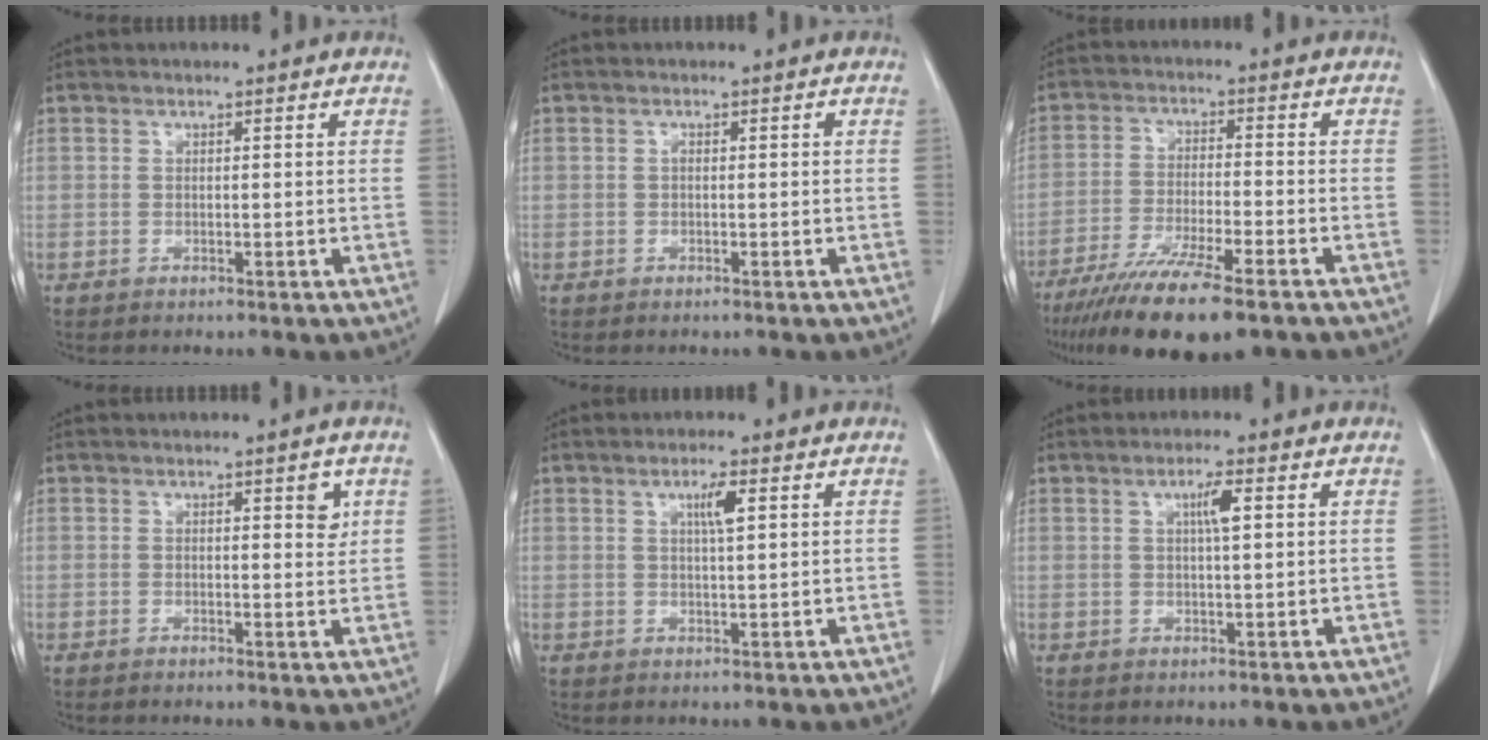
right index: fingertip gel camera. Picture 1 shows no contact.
{"total": 0.8, "force": [0.0, 0.3, 0.7], "torque": [-0.011, 0.002, 0.000]}
{"total": 14.6, "force": [-10.7, 1.8, 9.8], "torque": [-0.171, -0.039, -0.176]}
{"total": 2.5, "force": [1.1, 0.8, 2.1], "torque": [-0.026, -0.004, 0.014]}
{"total": 2.9, "force": [1.2, 0.1, 2.7], "torque": [-0.046, -0.001, 0.018]}
{"total": 2.9, "force": [0.9, 0.2, 2.8], "torque": [-0.047, 0.001, 0.015]}